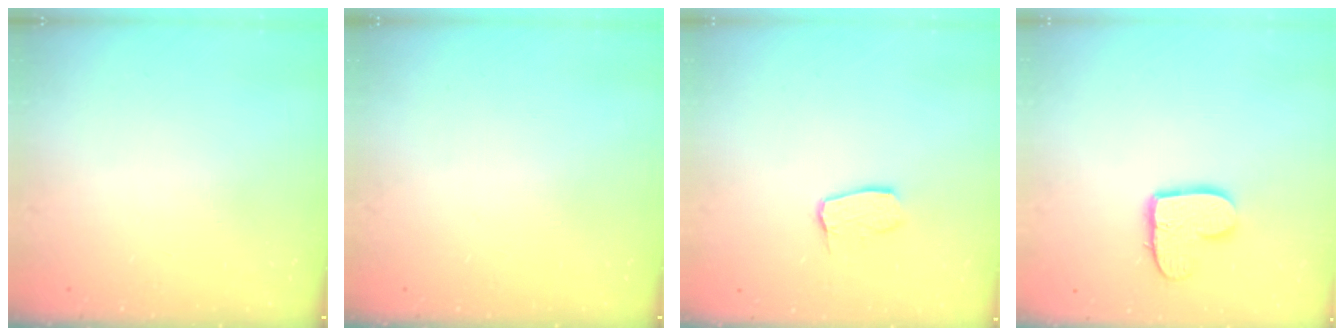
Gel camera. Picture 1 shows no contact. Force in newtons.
{"total": 0.0}
{"total": 6.8, "press": 6.8, "slide": 0.5}
{"total": 10.9, "press": 10.8, "slide": 0.7}